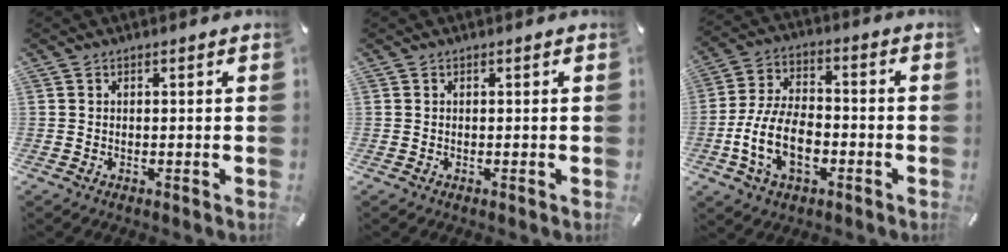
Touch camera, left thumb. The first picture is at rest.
{"total": 0.0}
{"total": 13.8, "force": [-4.8, 8.3, 9.9], "torque": [-0.222, 0.008, -0.089]}